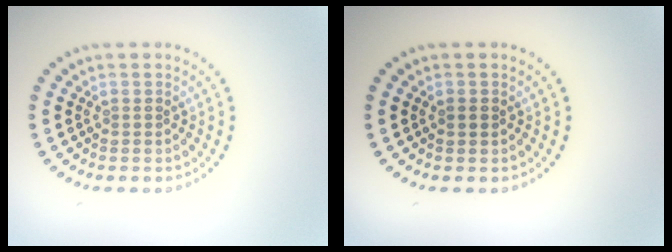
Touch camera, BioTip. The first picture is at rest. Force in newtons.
{"total": 0.9, "press": 0.9, "slide": 0.0}